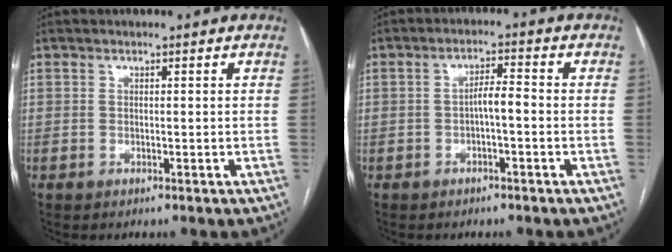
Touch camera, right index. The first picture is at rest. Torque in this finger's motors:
{"motor_torque": [0.49, -0.15, 0.26, 0.07]}